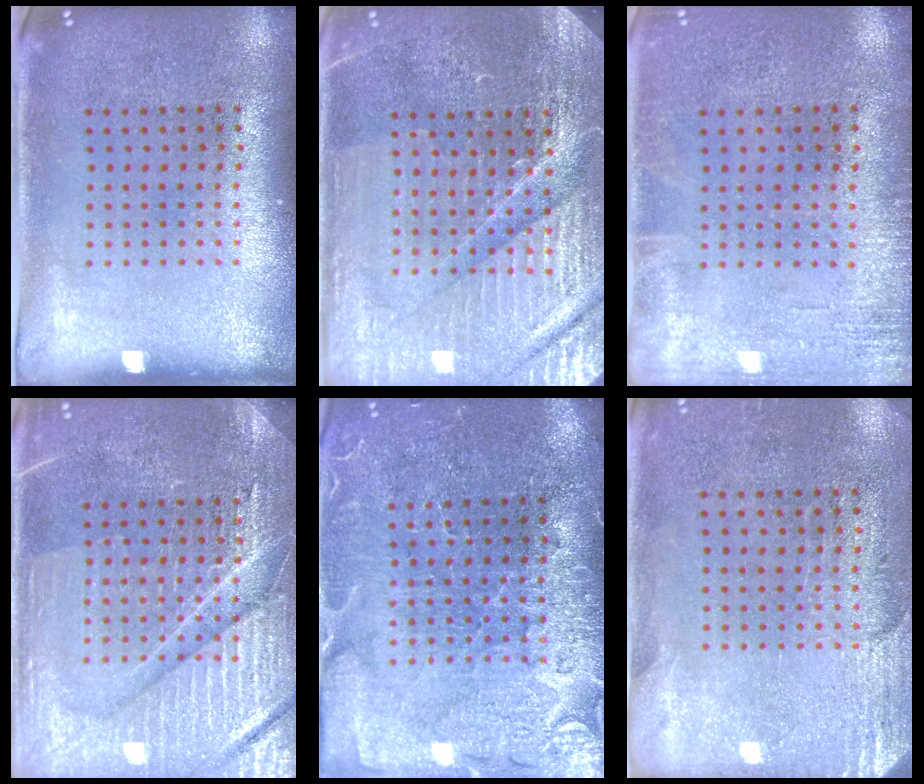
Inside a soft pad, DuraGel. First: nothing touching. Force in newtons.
{"total": 4.9, "press": 4.6, "slide": 1.7}
{"total": 1.7, "press": 1.7, "slide": 0.3}
{"total": 4.4, "press": 4.3, "slide": 0.6}
{"total": 3.7, "press": 3.5, "slide": 1.1}
{"total": 2.8, "press": 2.5, "slide": 1.2}